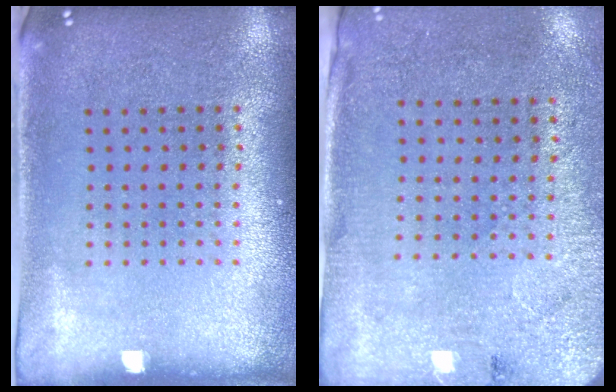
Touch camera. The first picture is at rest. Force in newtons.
{"total": 2.6, "press": 2.2, "slide": 1.4}